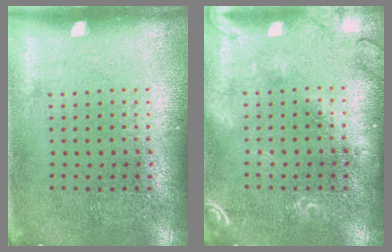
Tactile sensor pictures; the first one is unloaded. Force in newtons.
{"total": 2.8, "press": 2.7, "slide": 0.4}